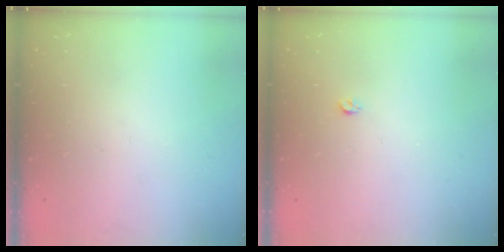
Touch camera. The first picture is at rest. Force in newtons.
{"total": 2.8, "press": 2.8, "slide": 0.5}